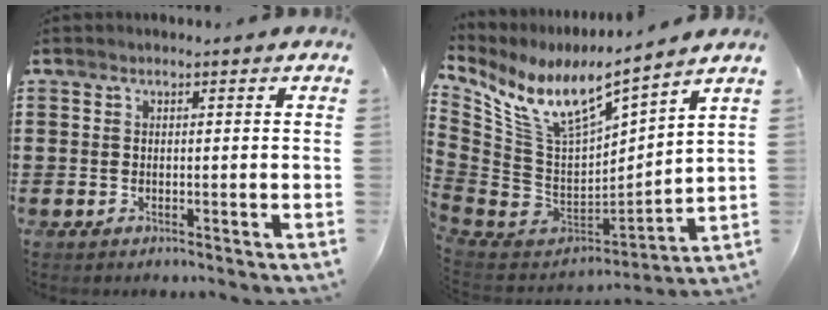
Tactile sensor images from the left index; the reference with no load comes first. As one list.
[{"total": 10.8, "force": [7.4, 2.8, 7.4], "torque": [-0.180, -0.057, 0.125]}]